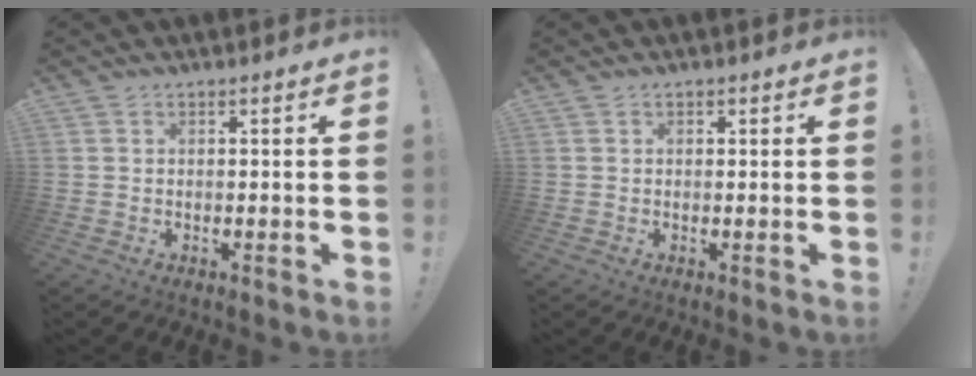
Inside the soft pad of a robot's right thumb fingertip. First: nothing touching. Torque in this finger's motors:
{"motor_torque": [0.03, 0.04, 0.05, 0.05, 0.00]}